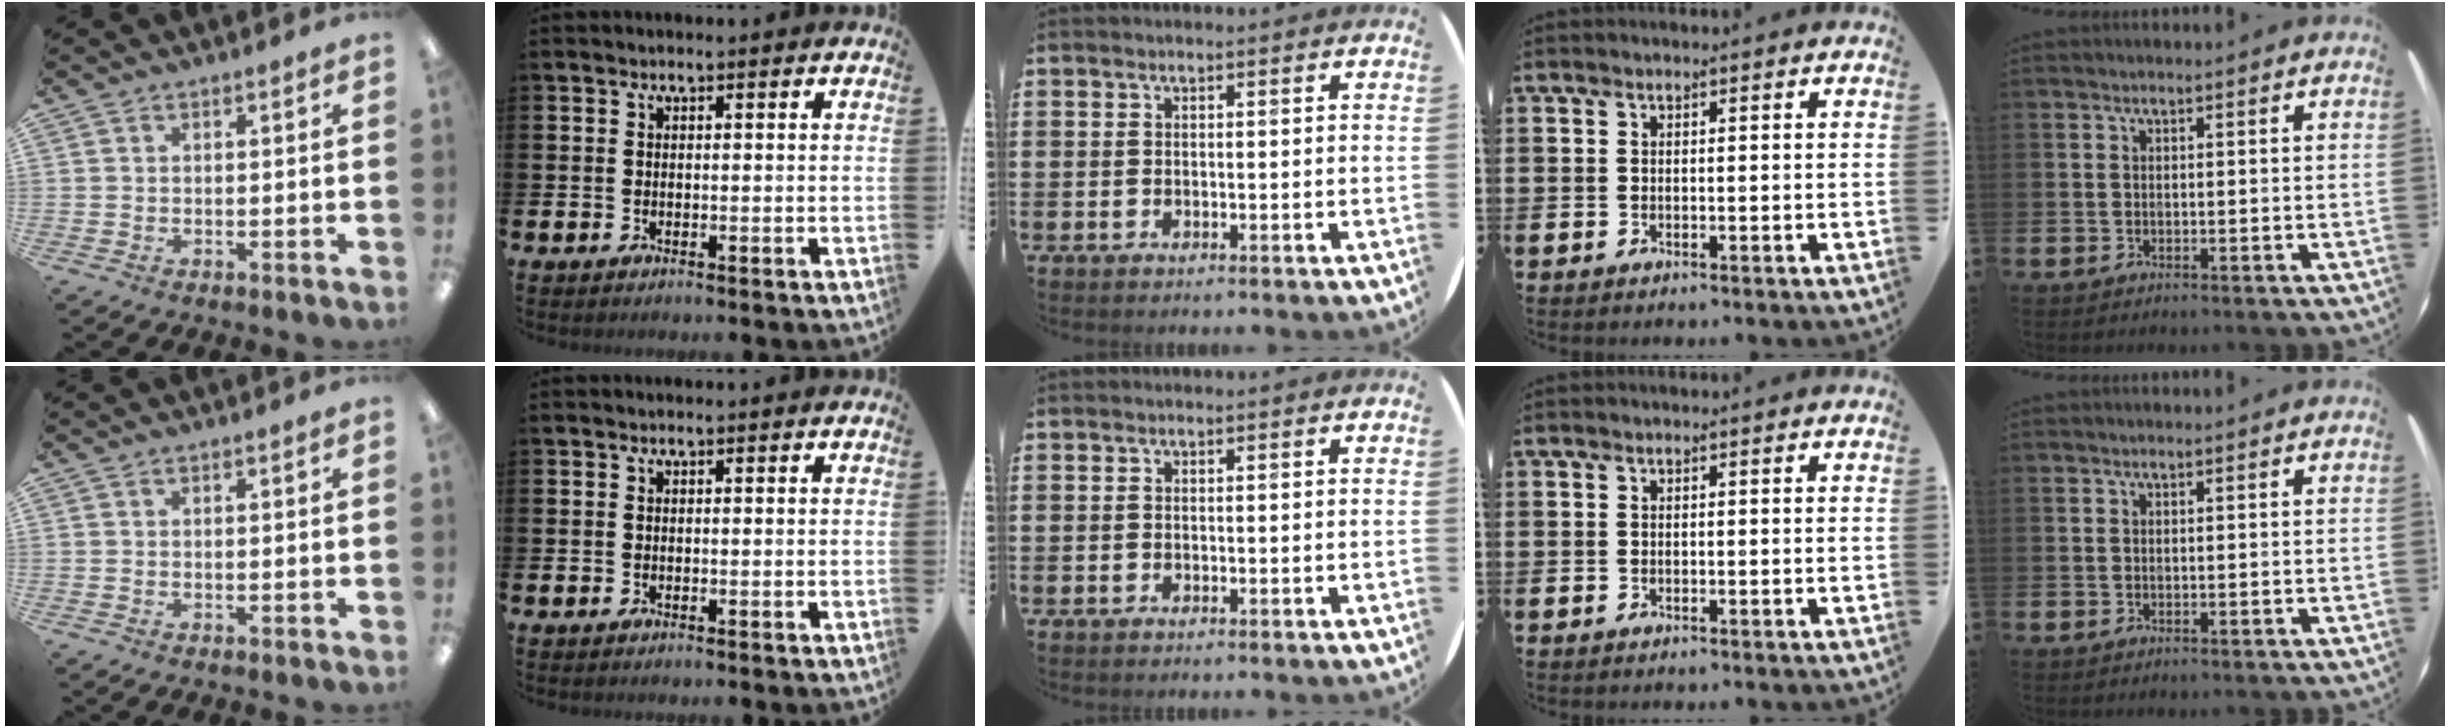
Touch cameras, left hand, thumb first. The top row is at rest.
{}